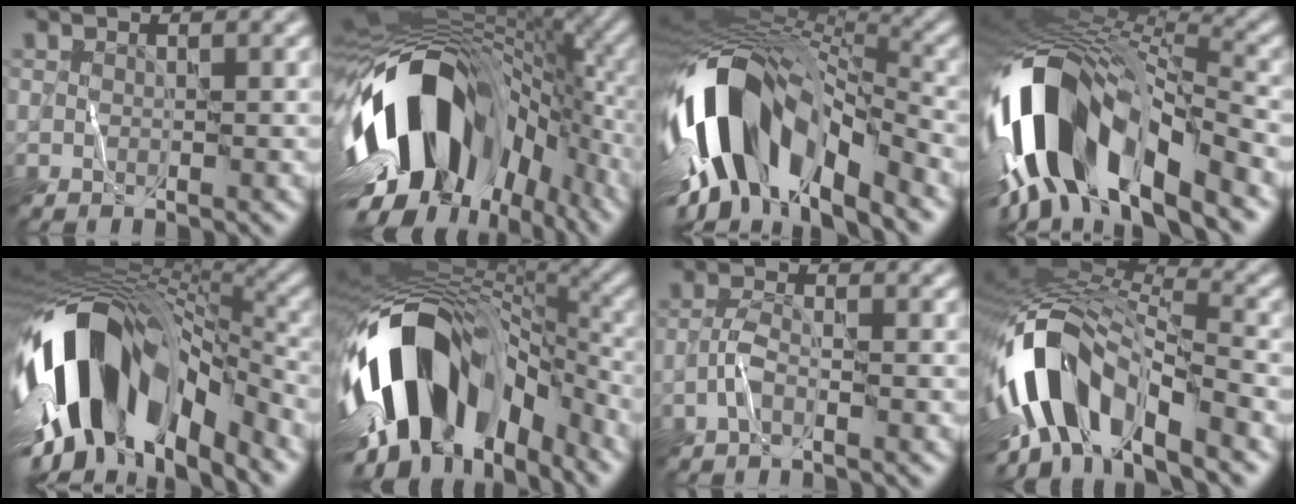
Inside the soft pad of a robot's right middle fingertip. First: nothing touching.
{"total": 16.4, "force": [-3.5, 10.6, 12.0], "torque": [-0.195, -0.004, -0.066]}
{"total": 14.4, "force": [-5.6, 7.2, 11.1], "torque": [-0.207, 0.013, -0.100]}
{"total": 14.9, "force": [-5.9, 6.5, 12.0], "torque": [-0.230, 0.024, -0.107]}
{"total": 15.4, "force": [-6.3, 7.8, 11.8], "torque": [-0.201, -0.014, -0.098]}
{"total": 15.5, "force": [-5.0, 9.4, 11.3], "torque": [-0.198, -0.003, -0.077]}
{"total": 1.7, "force": [-1.0, 0.4, 1.3], "torque": [-0.028, 0.005, -0.028]}
{"total": 11.7, "force": [-4.7, 5.7, 9.0], "torque": [-0.159, 0.006, -0.093]}